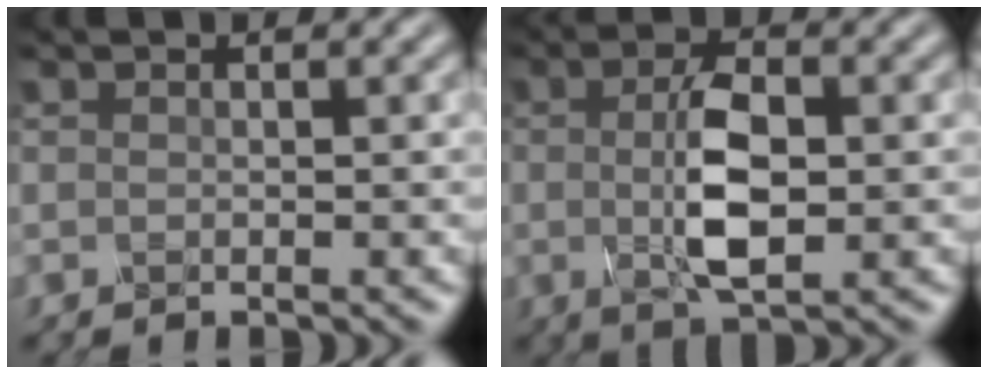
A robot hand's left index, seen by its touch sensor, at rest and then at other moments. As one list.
[{"total": 5.0, "force": [0.0, 1.8, 4.7], "torque": [-0.100, 0.002, -0.001]}]